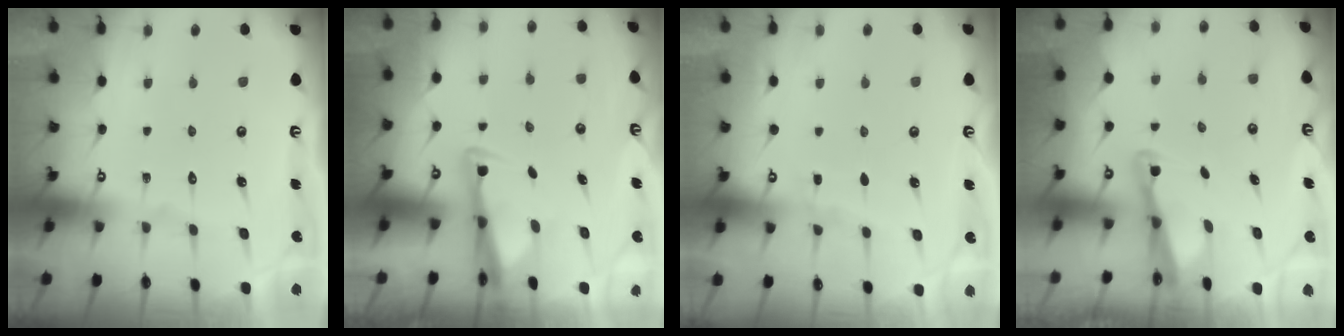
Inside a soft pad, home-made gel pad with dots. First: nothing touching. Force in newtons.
{"total": 3.1, "press": 3.0, "slide": 0.6}
{"total": 4.3, "press": 4.3, "slide": 0.5}
{"total": 2.5, "press": 2.5, "slide": 0.2}